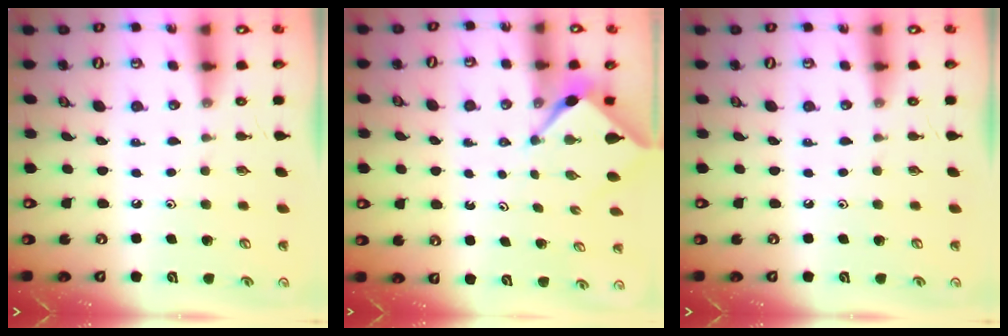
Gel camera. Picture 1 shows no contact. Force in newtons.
{"total": 2.2, "press": 2.2, "slide": 0.3}
{"total": 0.0}